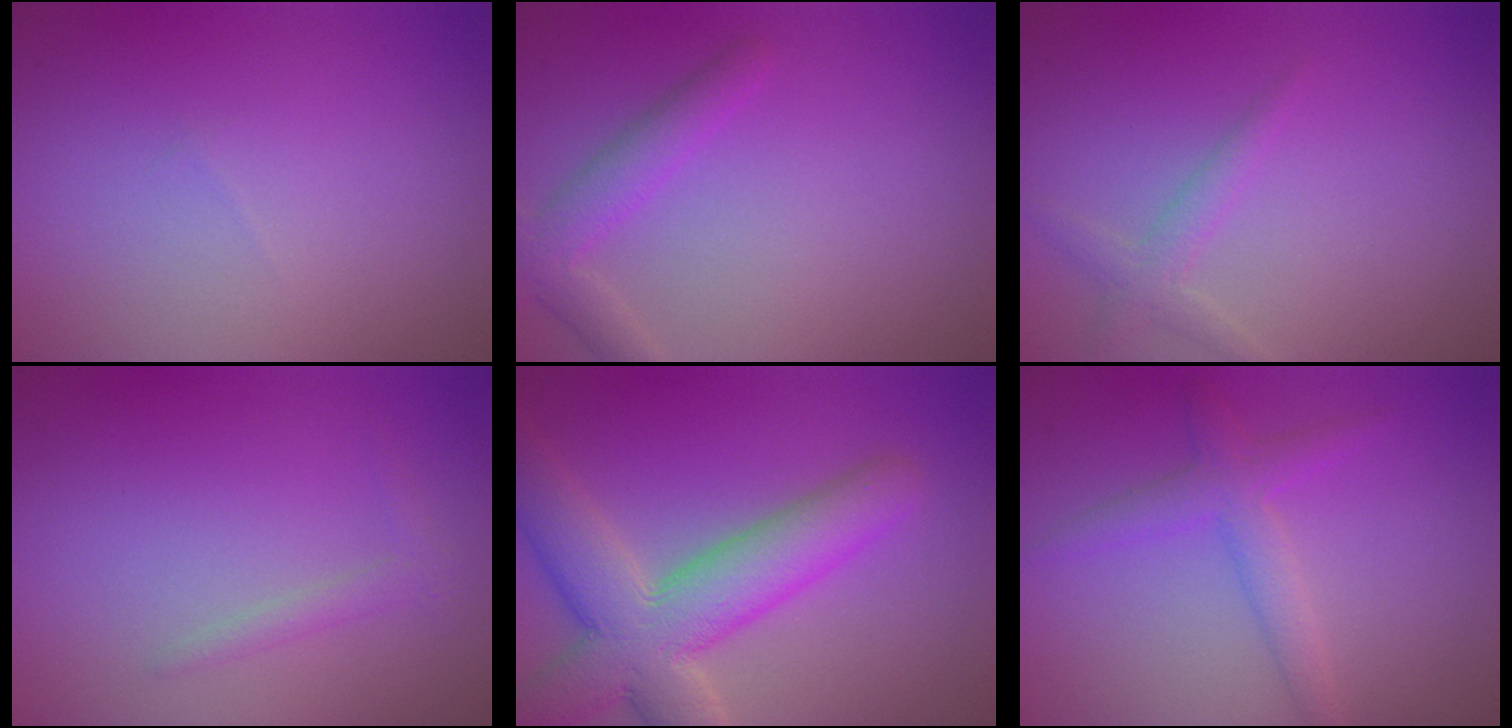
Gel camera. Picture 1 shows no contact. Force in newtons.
{"total": 2.8, "press": 2.8, "slide": 0.0}
{"total": 1.6, "press": 1.6, "slide": 0.0}
{"total": 1.1, "press": 1.1, "slide": 0.0}
{"total": 8.8, "press": 8.8, "slide": 0.6}
{"total": 2.6, "press": 2.6, "slide": 0.1}